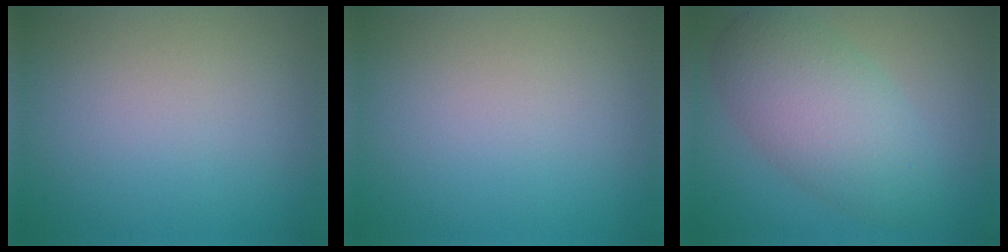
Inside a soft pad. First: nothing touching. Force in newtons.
{"total": 0.0}
{"total": 6.4, "press": 6.4, "slide": 0.2}